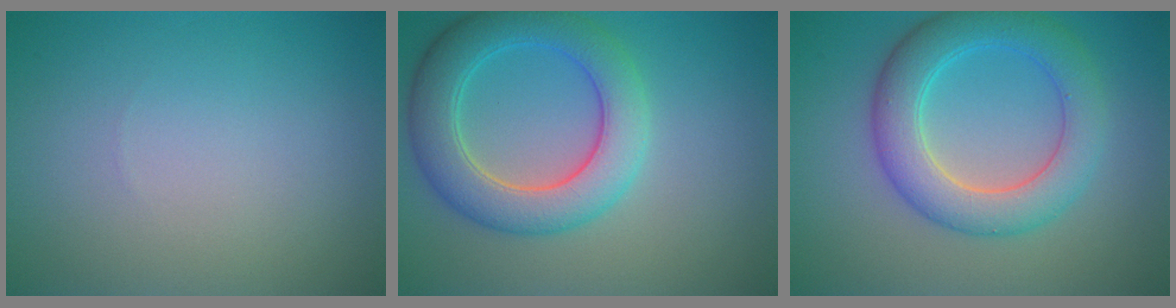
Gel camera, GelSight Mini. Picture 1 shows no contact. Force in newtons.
{"total": 6.3, "press": 6.3, "slide": 0.5}
{"total": 6.0, "press": 6.0, "slide": 0.1}